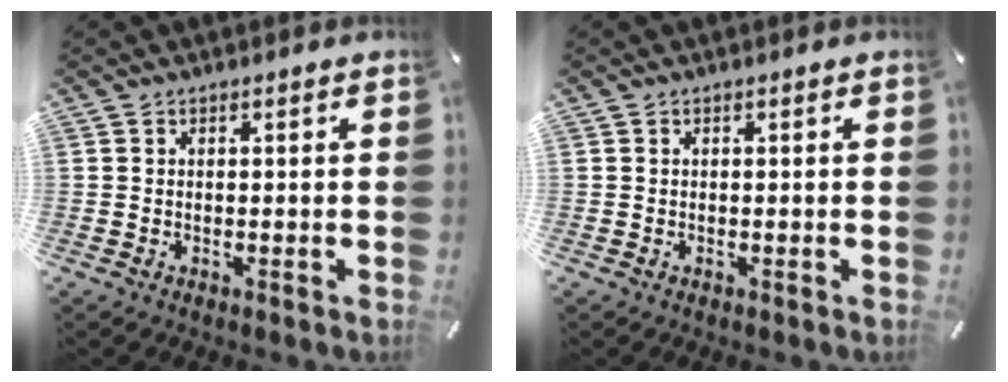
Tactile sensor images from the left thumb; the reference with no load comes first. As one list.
[{"total": 0.0}]